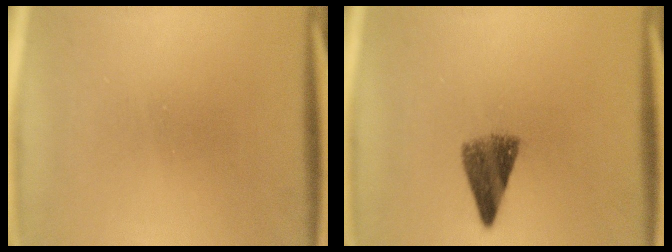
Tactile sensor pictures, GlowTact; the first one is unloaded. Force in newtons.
{"total": 5.4}